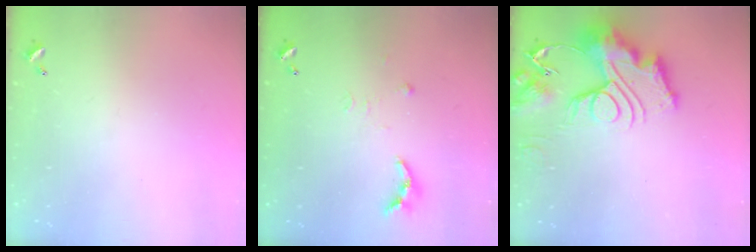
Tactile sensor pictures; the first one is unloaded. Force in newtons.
{"total": 7.7, "press": 7.6, "slide": 0.6}
{"total": 17.9, "press": 17.8, "slide": 1.9}